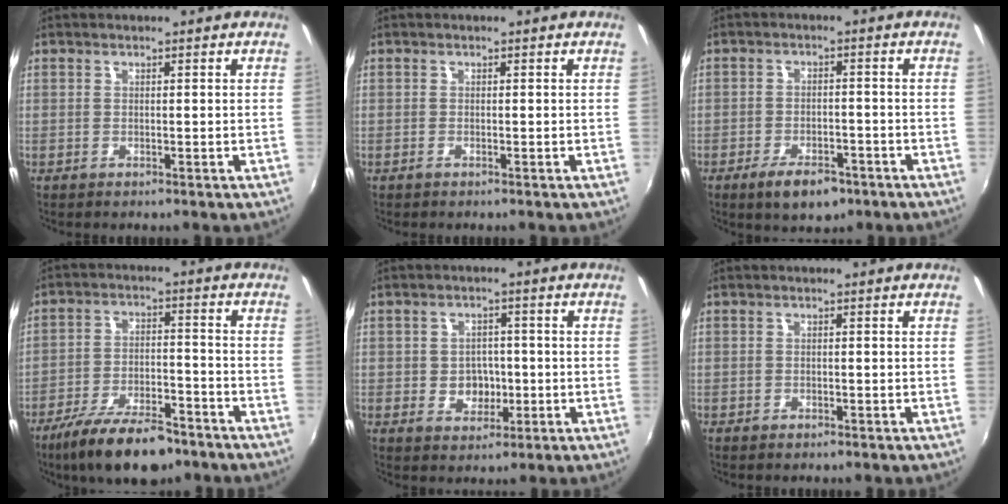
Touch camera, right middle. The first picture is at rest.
{"total": 0.0}
{"total": 7.3, "force": [-4.7, 3.4, 4.4], "torque": [-0.099, -0.010, -0.072]}
{"total": 15.0, "force": [-11.2, 5.0, 8.6], "torque": [-0.178, -0.025, -0.185]}
{"total": 4.7, "force": [-0.7, 4.1, 2.3], "torque": [-0.041, 0.006, -0.004]}
{"total": 1.1, "force": [-0.8, 0.7, 0.4], "torque": [-0.010, -0.005, -0.013]}